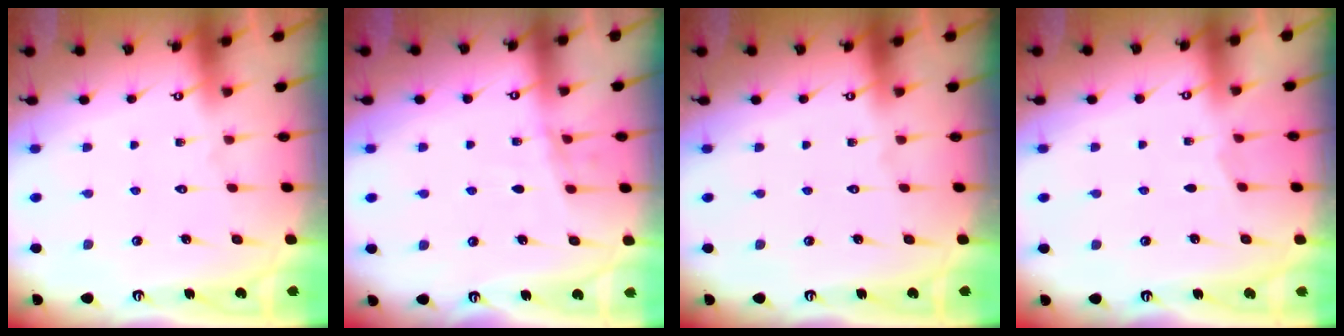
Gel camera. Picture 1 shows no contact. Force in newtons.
{"total": 3.9, "press": 3.9, "slide": 0.4}
{"total": 0.0}
{"total": 1.6, "press": 1.6, "slide": 0.4}